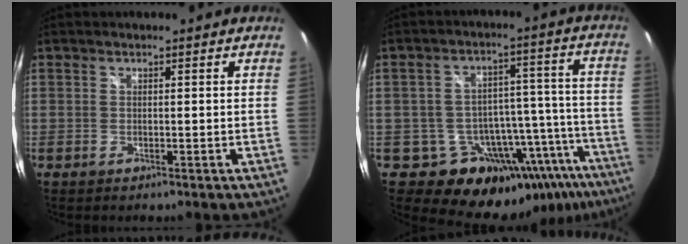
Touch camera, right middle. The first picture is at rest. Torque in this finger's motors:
{"motor_torque": [1.11, -1.03, 0.13, 0.02]}